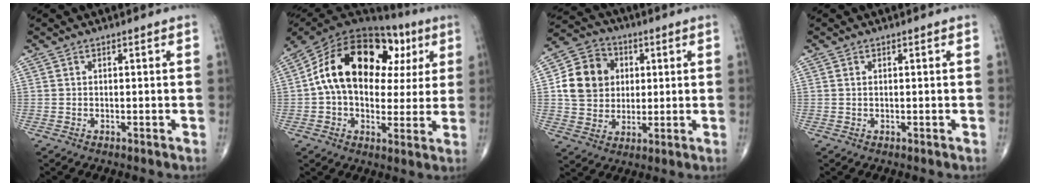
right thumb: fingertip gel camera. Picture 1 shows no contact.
{"total": 23.6, "force": [5.3, 14.5, 17.8], "torque": [-0.264, 0.035, 0.076]}
{"total": 13.0, "force": [2.2, 11.1, 6.5], "torque": [-0.089, 0.007, 0.036]}
{"total": 0.0}